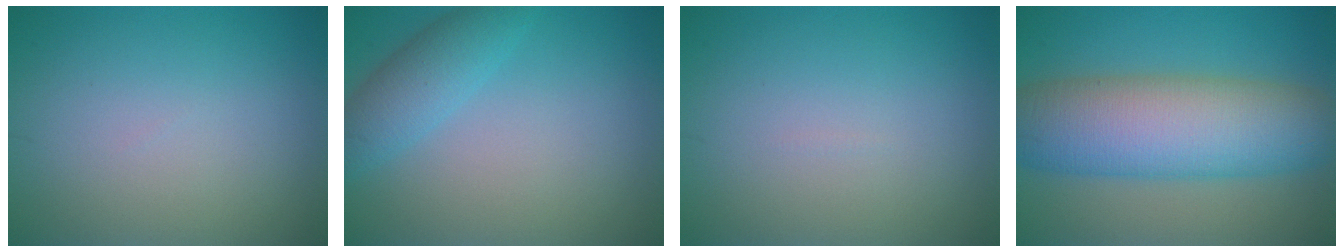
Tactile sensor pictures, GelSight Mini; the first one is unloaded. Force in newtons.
{"total": 3.3, "press": 3.3, "slide": 0.1}
{"total": 0.0}
{"total": 10.7, "press": 10.6, "slide": 0.7}